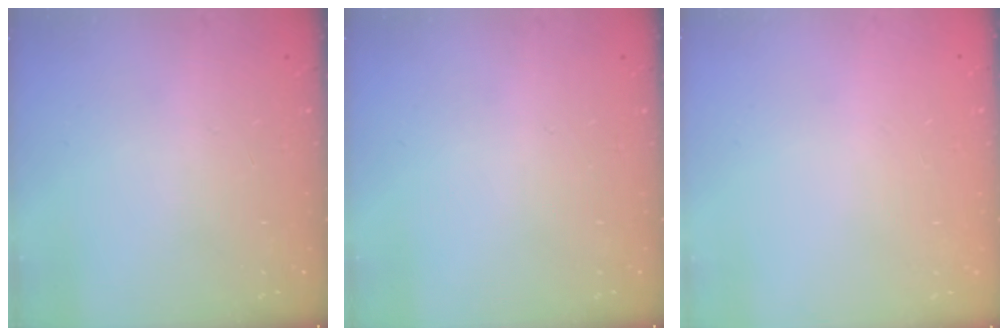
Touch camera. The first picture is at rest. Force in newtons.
{"total": 0.0}
{"total": 0.5, "press": 0.5, "slide": 0.1}